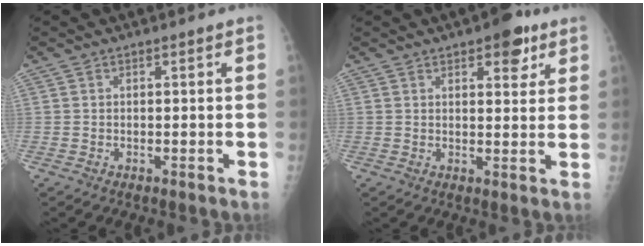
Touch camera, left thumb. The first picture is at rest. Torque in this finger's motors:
{"motor_torque": [0.76, 0.72, 0.47, -0.58, 0.02]}